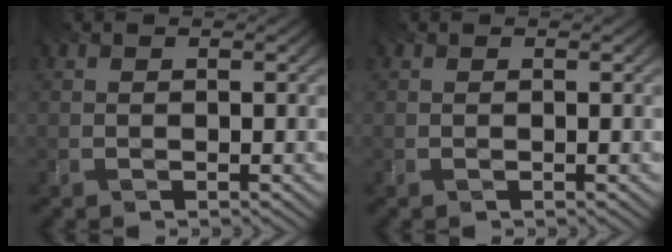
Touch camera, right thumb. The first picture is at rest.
{"total": 0.0}